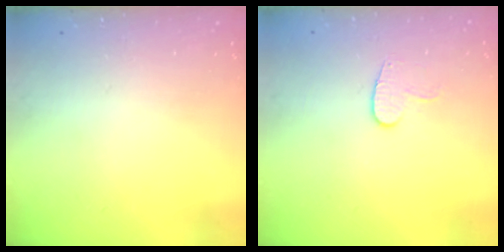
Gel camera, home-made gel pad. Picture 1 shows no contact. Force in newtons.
{"total": 7.7, "press": 7.6, "slide": 0.5}